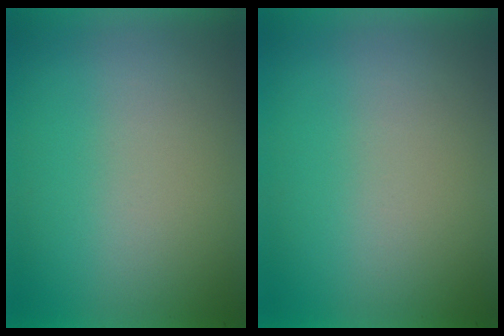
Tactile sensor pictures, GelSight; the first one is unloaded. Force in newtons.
{"total": 1.4}